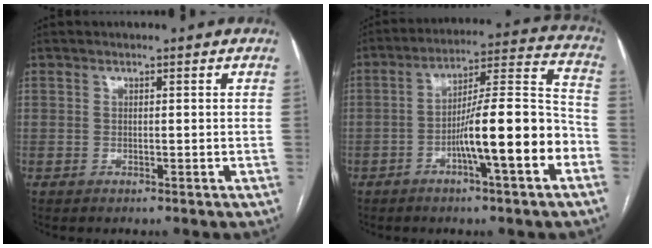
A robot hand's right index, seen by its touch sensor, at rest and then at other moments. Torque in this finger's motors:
{"motor_torque": [2.06, -0.08, 1.03, 0.21]}